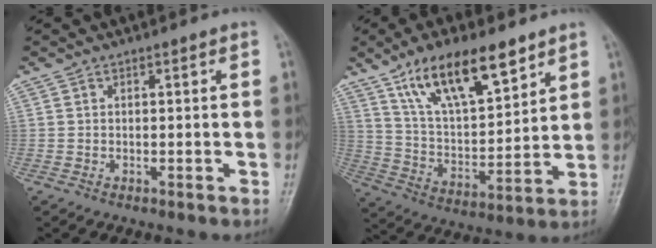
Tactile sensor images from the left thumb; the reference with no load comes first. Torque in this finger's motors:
{"motor_torque": [1.19, 1.13, 1.44, -1.33, 0.25]}